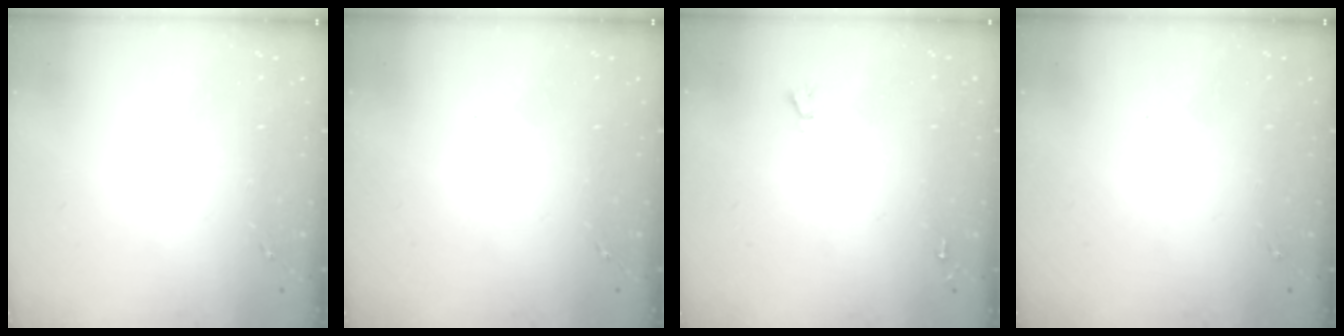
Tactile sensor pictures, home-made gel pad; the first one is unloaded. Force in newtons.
{"total": 0.0}
{"total": 1.6, "press": 1.6, "slide": 0.1}
{"total": 0.0}